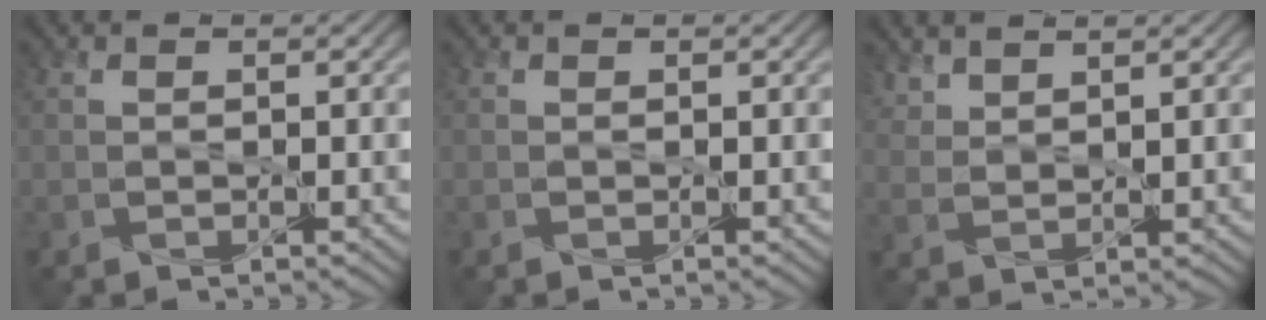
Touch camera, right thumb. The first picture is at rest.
{"total": 0.0}
{"total": 3.3, "force": [2.8, 1.0, 1.5], "torque": [-0.038, -0.001, 0.069]}